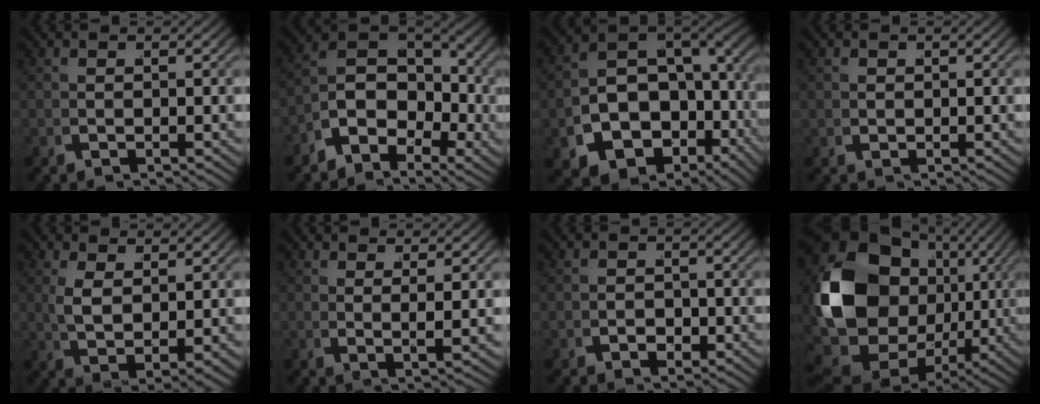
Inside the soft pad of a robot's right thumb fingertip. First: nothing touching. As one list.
[{"total": 9.0, "force": [0.2, 6.3, 6.4], "torque": [-0.120, -0.003, -0.006]}, {"total": 15.7, "force": [-4.4, 12.1, 9.0], "torque": [-0.184, -0.055, -0.051]}, {"total": 0.8, "force": [0.4, 0.7, 0.1], "torque": [-0.007, -0.004, 0.009]}, {"total": 4.0, "force": [2.0, 1.5, 3.1], "torque": [-0.065, -0.012, 0.053]}, {"total": 2.7, "force": [1.9, 0.1, 2.0], "torque": [-0.035, 0.002, 0.034]}, {"total": 1.1, "force": [-0.2, 1.0, 0.4], "torque": [0.003, 0.003, -0.006]}, {"total": 18.5, "force": [0.7, 12.7, 13.5], "torque": [-0.297, -0.048, 0.042]}]